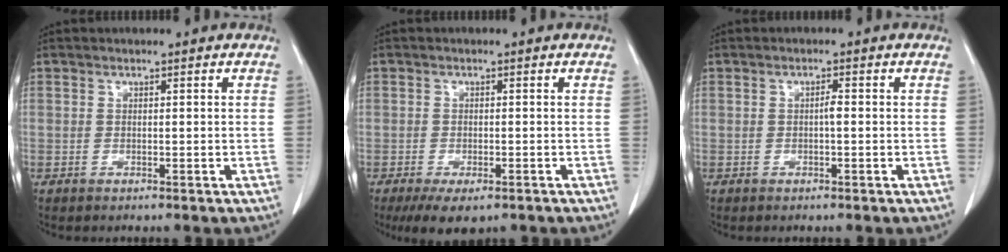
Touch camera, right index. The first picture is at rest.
{"total": 4.8, "force": [-3.2, 2.2, 2.9], "torque": [-0.045, -0.008, -0.045]}
{"total": 1.1, "force": [-0.1, 0.2, 1.1], "torque": [-0.019, 0.002, -0.002]}